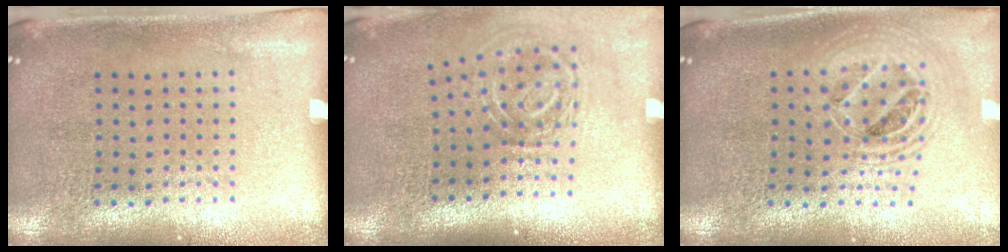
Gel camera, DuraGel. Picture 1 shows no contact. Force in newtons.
{"total": 1.8, "press": 1.2, "slide": 1.3}
{"total": 2.0, "press": 1.7, "slide": 1.2}